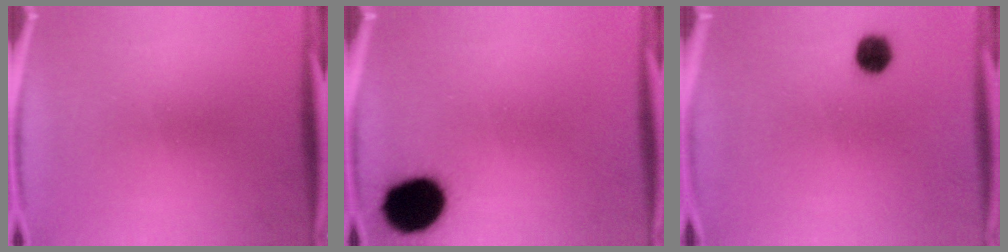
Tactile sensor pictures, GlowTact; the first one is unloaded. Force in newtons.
{"total": 14.6}
{"total": 4.7}